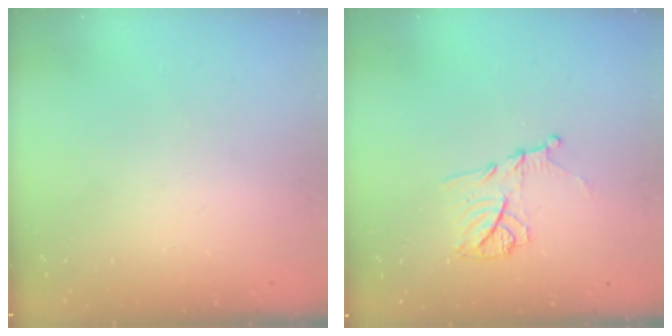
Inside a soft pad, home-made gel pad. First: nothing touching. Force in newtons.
{"total": 11.4, "press": 11.4, "slide": 0.3}